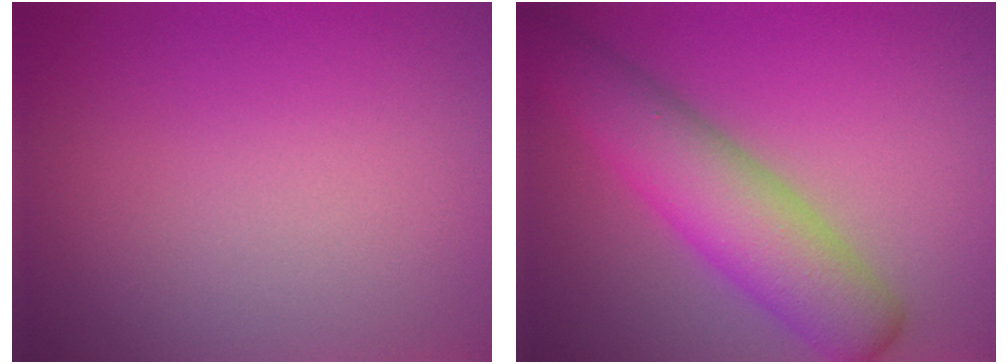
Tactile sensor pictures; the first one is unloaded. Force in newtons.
{"total": 7.0, "press": 7.0, "slide": 0.3}